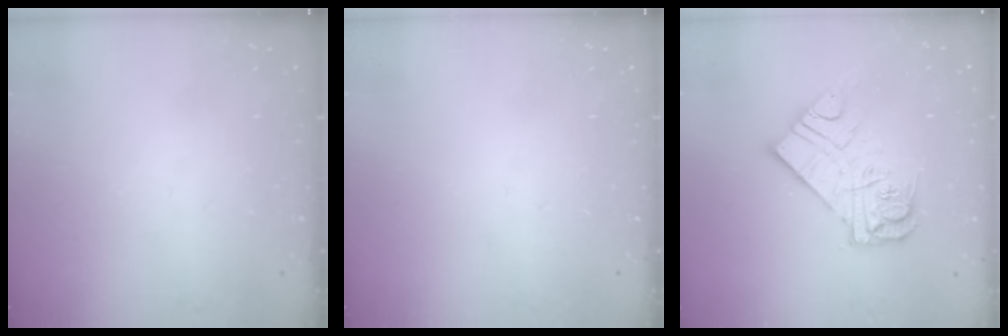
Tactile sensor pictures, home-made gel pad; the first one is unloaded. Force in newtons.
{"total": 0.0}
{"total": 13.7, "press": 13.7, "slide": 1.4}